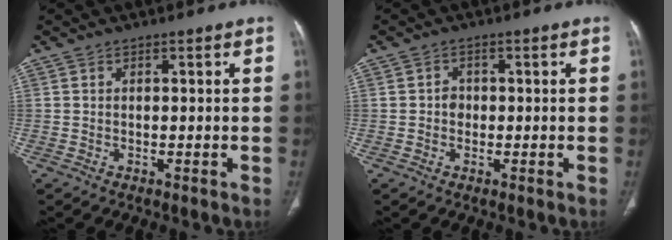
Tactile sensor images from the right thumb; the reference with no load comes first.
{"total": 1.9, "force": [-0.2, 1.7, 0.8], "torque": [-0.002, 0.007, -0.006]}